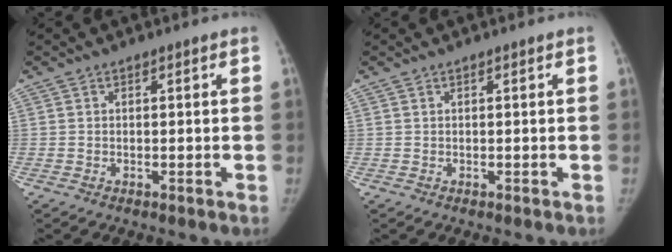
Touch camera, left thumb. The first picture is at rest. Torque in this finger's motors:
{"motor_torque": [0.31, 0.30, 0.38, 0.33, 0.00]}